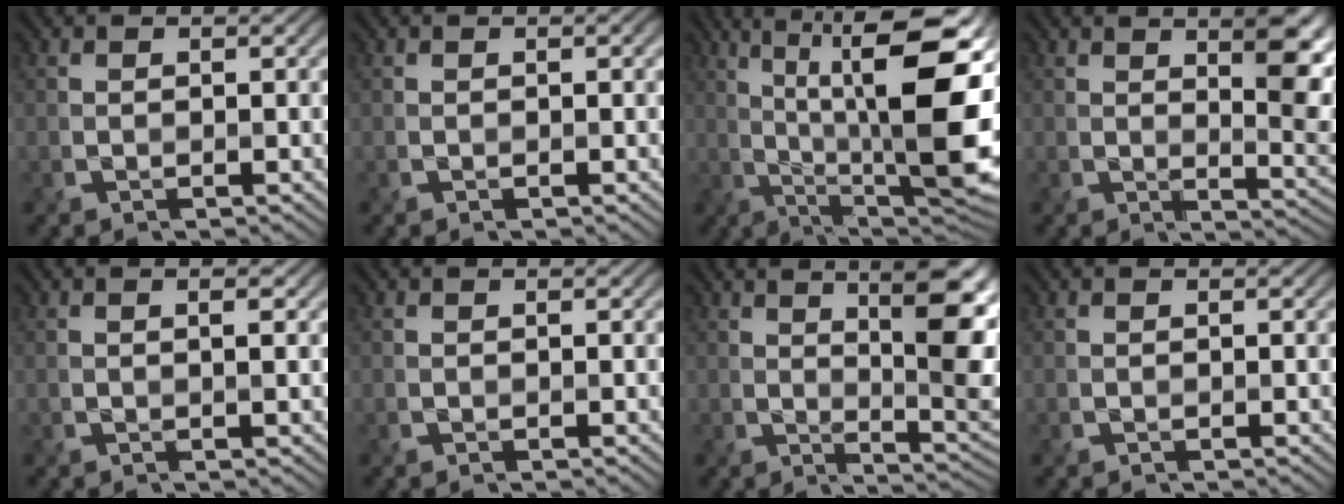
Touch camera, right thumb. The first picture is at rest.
{"total": 0.6, "force": [0.1, 0.3, 0.5], "torque": [-0.006, 0.000, 0.005]}
{"total": 17.8, "force": [3.4, 5.4, 16.6], "torque": [-0.251, 0.029, 0.054]}
{"total": 8.1, "force": [3.2, 2.1, 7.2], "torque": [-0.100, 0.002, 0.053]}
{"total": 1.2, "force": [0.1, 0.0, 1.2], "torque": [-0.018, 0.000, -0.001]}
{"total": 0.0}
{"total": 11.7, "force": [3.6, 2.8, 10.8], "torque": [-0.140, 0.012, 0.054]}
{"total": 0.0}